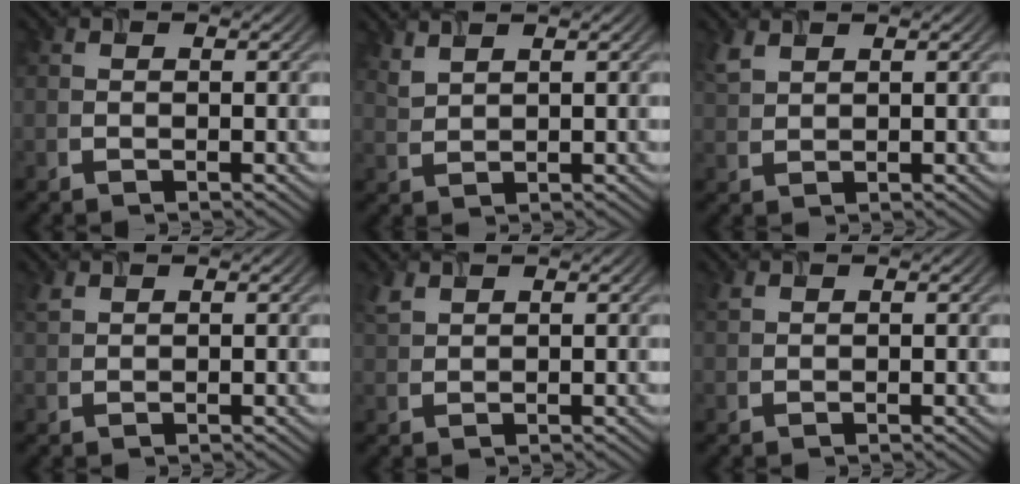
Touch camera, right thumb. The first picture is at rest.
{"total": 2.4, "force": [2.0, 0.5, 1.1], "torque": [-0.030, 0.002, 0.049]}
{"total": 2.4, "force": [1.8, 0.9, 1.2], "torque": [-0.039, 0.003, 0.046]}
{"total": 1.3, "force": [1.1, 0.5, 0.6], "torque": [-0.022, 0.003, 0.027]}
{"total": 2.1, "force": [1.6, 0.8, 1.0], "torque": [-0.033, 0.004, 0.041]}
{"total": 1.0, "force": [0.8, 0.4, 0.5], "torque": [-0.019, 0.002, 0.021]}